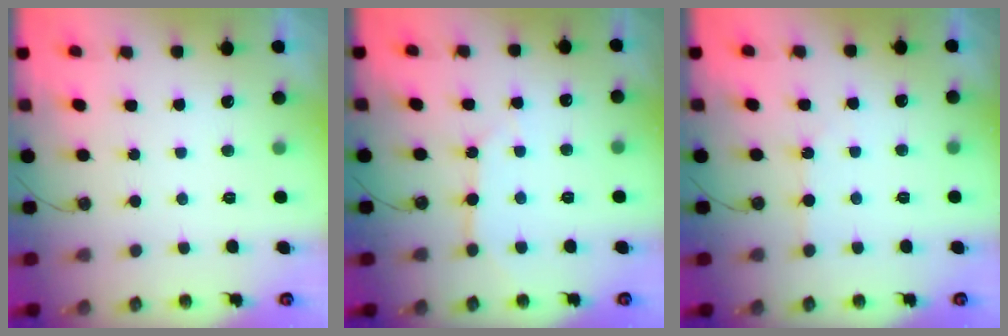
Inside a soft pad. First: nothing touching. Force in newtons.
{"total": 3.8, "press": 3.7, "slide": 0.5}
{"total": 1.5, "press": 1.5, "slide": 0.3}